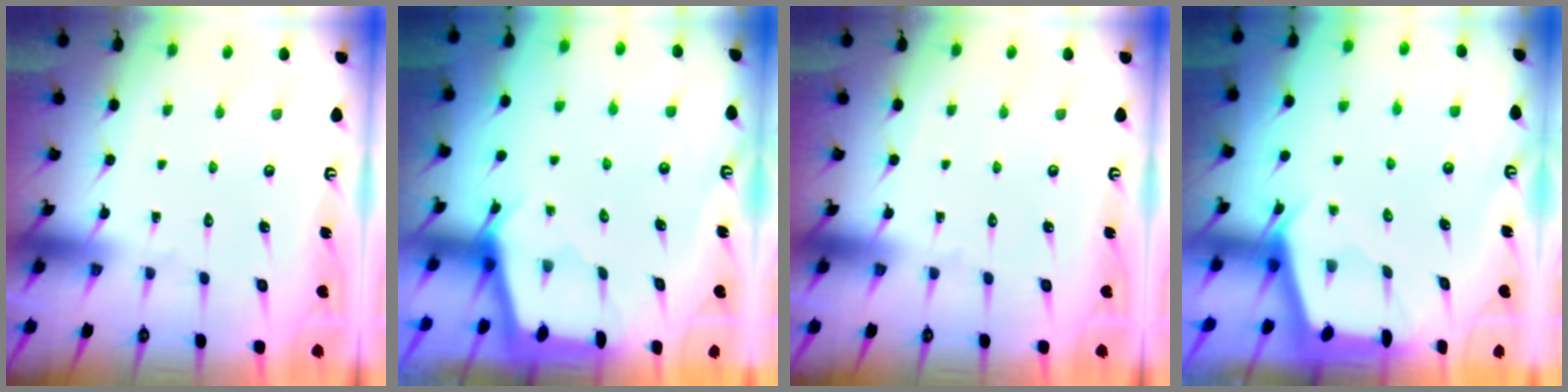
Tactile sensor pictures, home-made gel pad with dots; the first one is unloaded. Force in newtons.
{"total": 2.2, "press": 2.2, "slide": 0.3}
{"total": 0.0}
{"total": 2.1, "press": 2.0, "slide": 0.3}